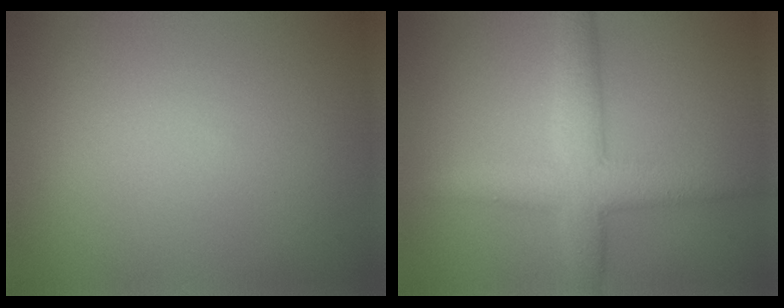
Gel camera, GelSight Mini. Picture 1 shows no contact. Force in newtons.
{"total": 5.2, "press": 5.2, "slide": 0.3}